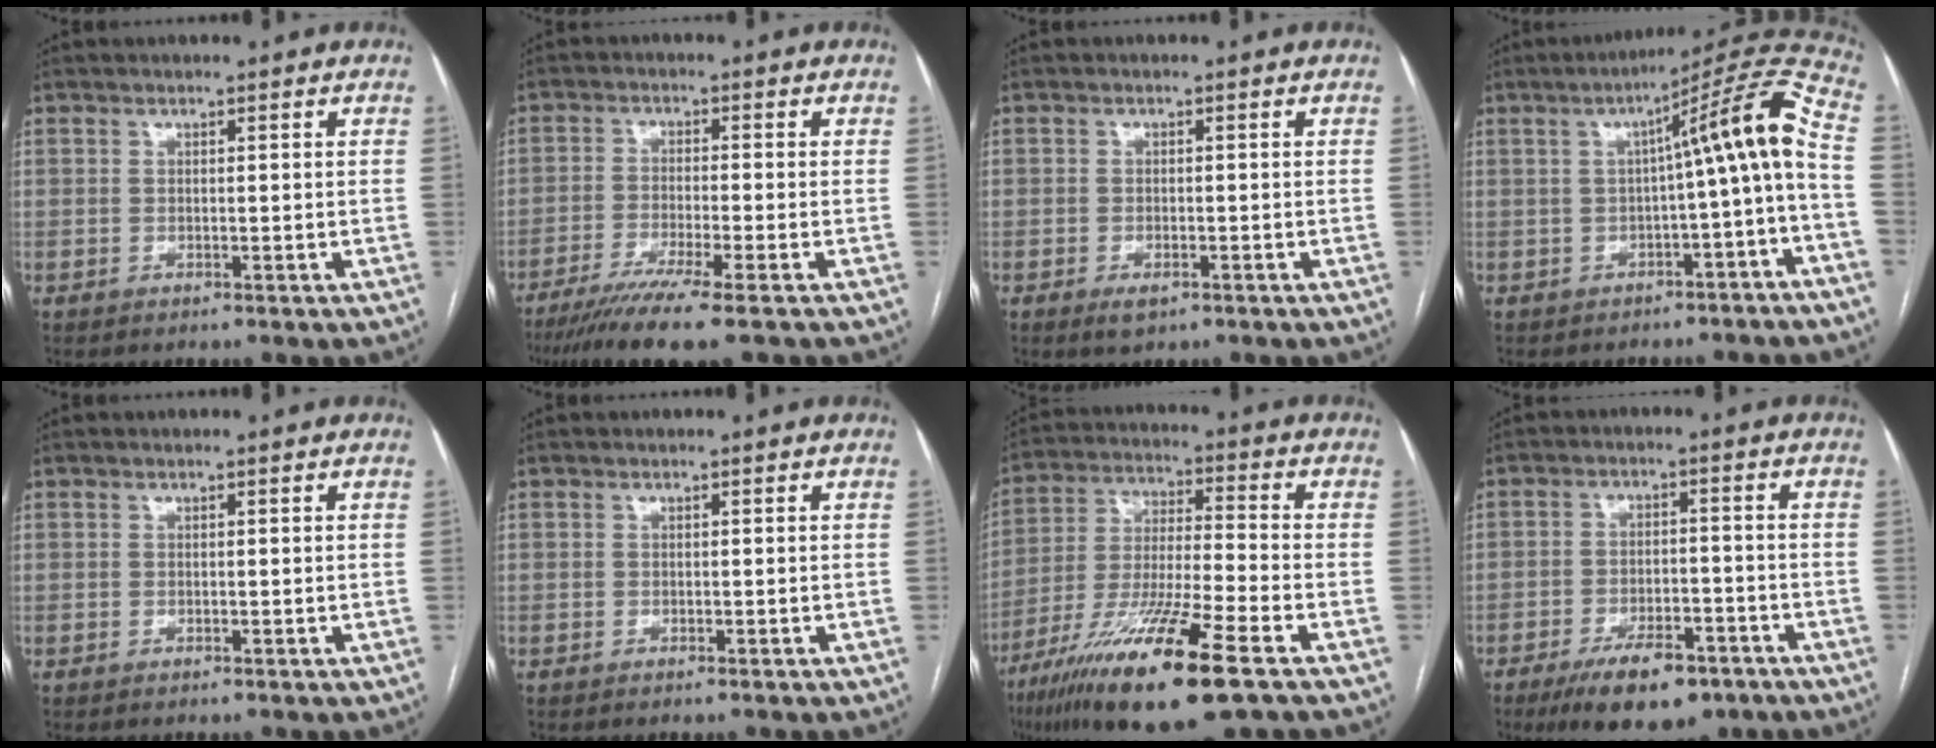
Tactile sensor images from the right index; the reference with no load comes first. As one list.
[{"total": 9.3, "force": [-6.8, -0.8, 6.3], "torque": [-0.101, -0.027, -0.110]}, {"total": 2.3, "force": [-1.4, 1.0, 1.6], "torque": [-0.030, -0.001, -0.015]}, {"total": 12.0, "force": [-1.5, -0.2, 11.9], "torque": [-0.158, 0.037, -0.025]}, {"total": 0.0}, {"total": 0.0}, {"total": 18.9, "force": [-10.9, 1.0, 15.5], "torque": [-0.298, -0.049, -0.195]}, {"total": 10.8, "force": [-7.3, 4.1, 6.7], "torque": [-0.109, -0.006, -0.115]}]